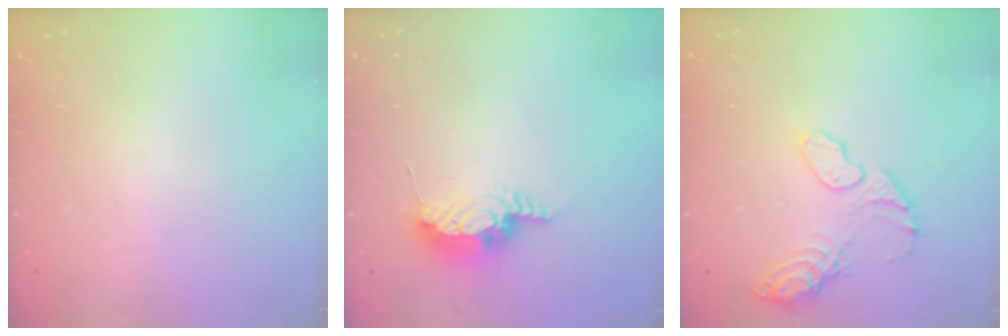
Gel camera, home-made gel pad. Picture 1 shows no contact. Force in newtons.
{"total": 8.9, "press": 8.6, "slide": 2.1}
{"total": 13.2, "press": 11.5, "slide": 6.5}